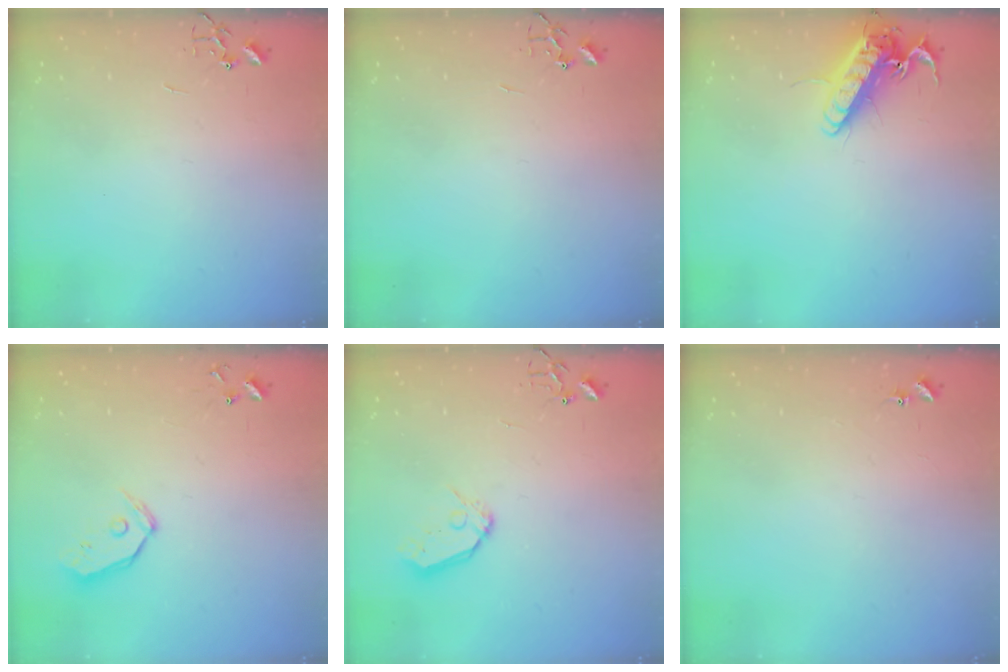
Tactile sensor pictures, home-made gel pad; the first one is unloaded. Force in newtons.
{"total": 0.0}
{"total": 13.4, "press": 13.2, "slide": 2.5}
{"total": 7.7, "press": 7.6, "slide": 0.9}
{"total": 8.6, "press": 8.6, "slide": 0.7}
{"total": 4.3, "press": 4.2, "slide": 0.6}